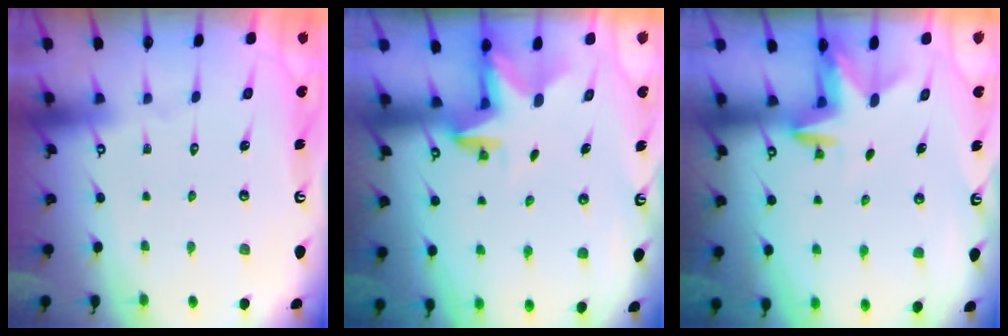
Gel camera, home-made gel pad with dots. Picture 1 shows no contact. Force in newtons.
{"total": 2.9, "press": 2.9, "slide": 0.2}
{"total": 2.7, "press": 2.7, "slide": 0.2}